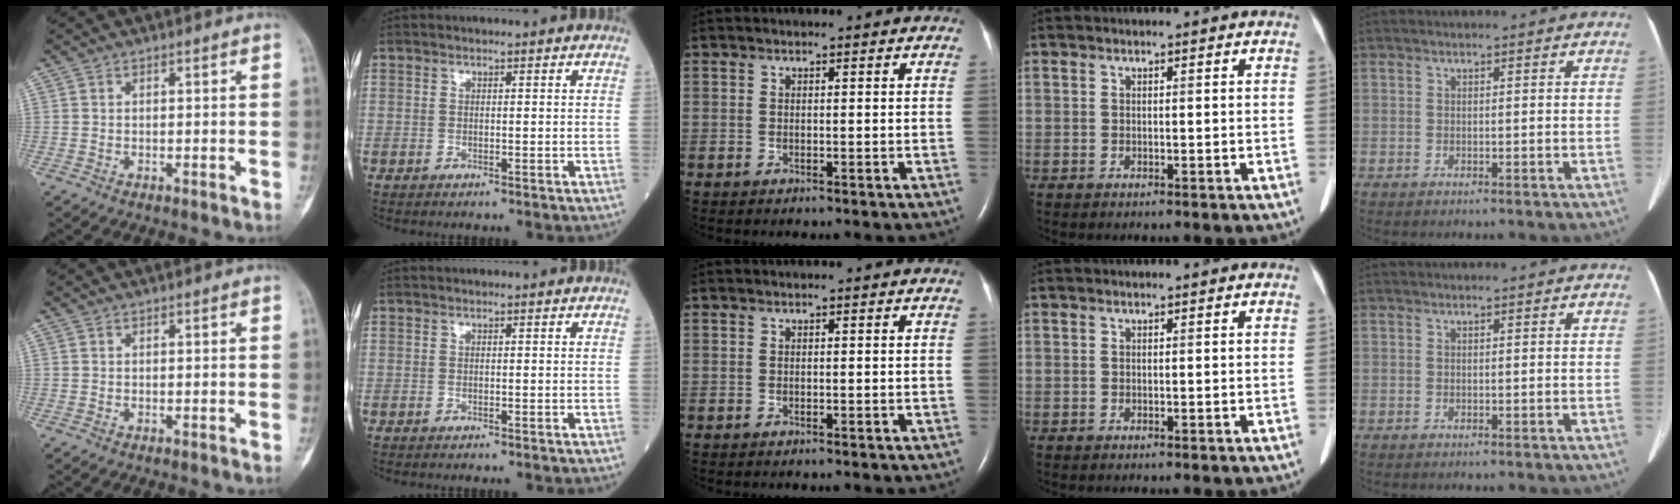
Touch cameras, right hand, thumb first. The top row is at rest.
{}